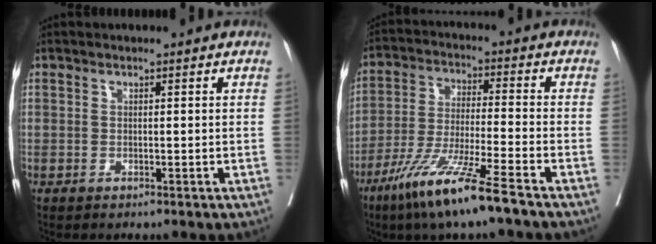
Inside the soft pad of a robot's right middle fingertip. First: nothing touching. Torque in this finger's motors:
{"motor_torque": [1.19, -0.95, 0.78, 0.21]}